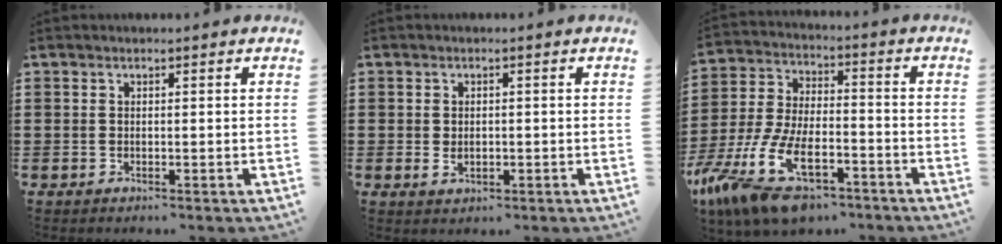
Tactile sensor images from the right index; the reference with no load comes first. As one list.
[{"total": 1.3, "force": [-0.1, 0.8, 1.0], "torque": [-0.021, 0.004, -0.001]}, {"total": 14.1, "force": [-8.8, 5.7, 9.4], "torque": [-0.210, 0.021, -0.161]}]